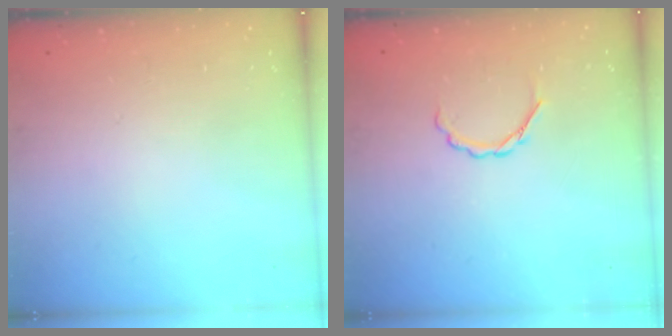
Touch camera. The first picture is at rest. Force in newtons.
{"total": 3.0, "press": 2.8, "slide": 0.9}